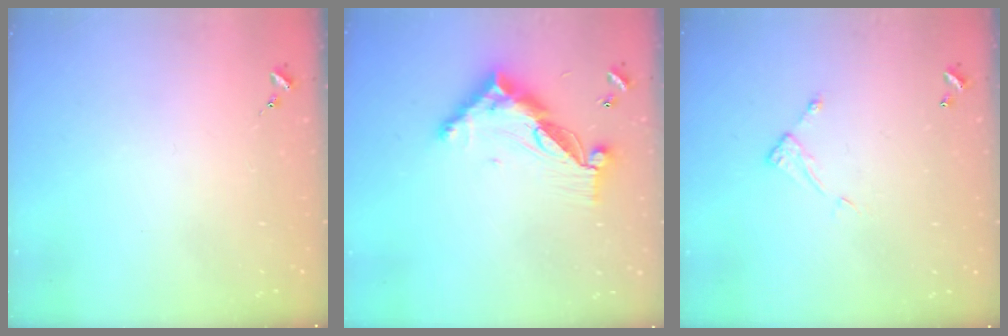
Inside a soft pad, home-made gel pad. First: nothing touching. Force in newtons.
{"total": 13.7, "press": 13.6, "slide": 1.0}
{"total": 5.0, "press": 5.0, "slide": 0.2}